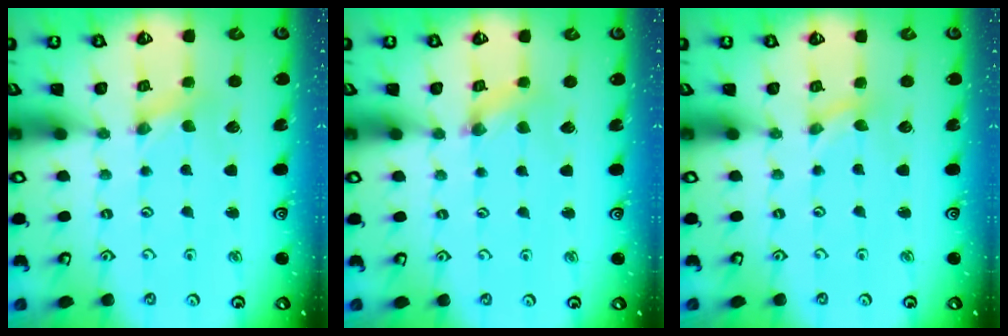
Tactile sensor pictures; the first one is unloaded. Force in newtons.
{"total": 1.3, "press": 1.3, "slide": 0.3}
{"total": 0.0}